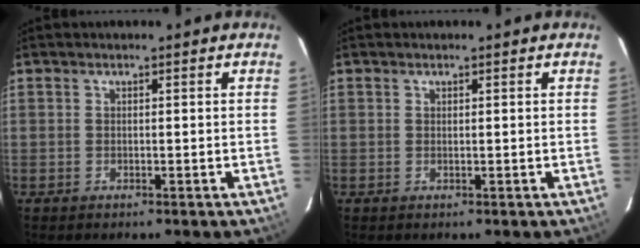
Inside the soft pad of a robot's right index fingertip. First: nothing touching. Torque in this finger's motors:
{"motor_torque": [-0.06, 0.01, -0.03, 0.00]}